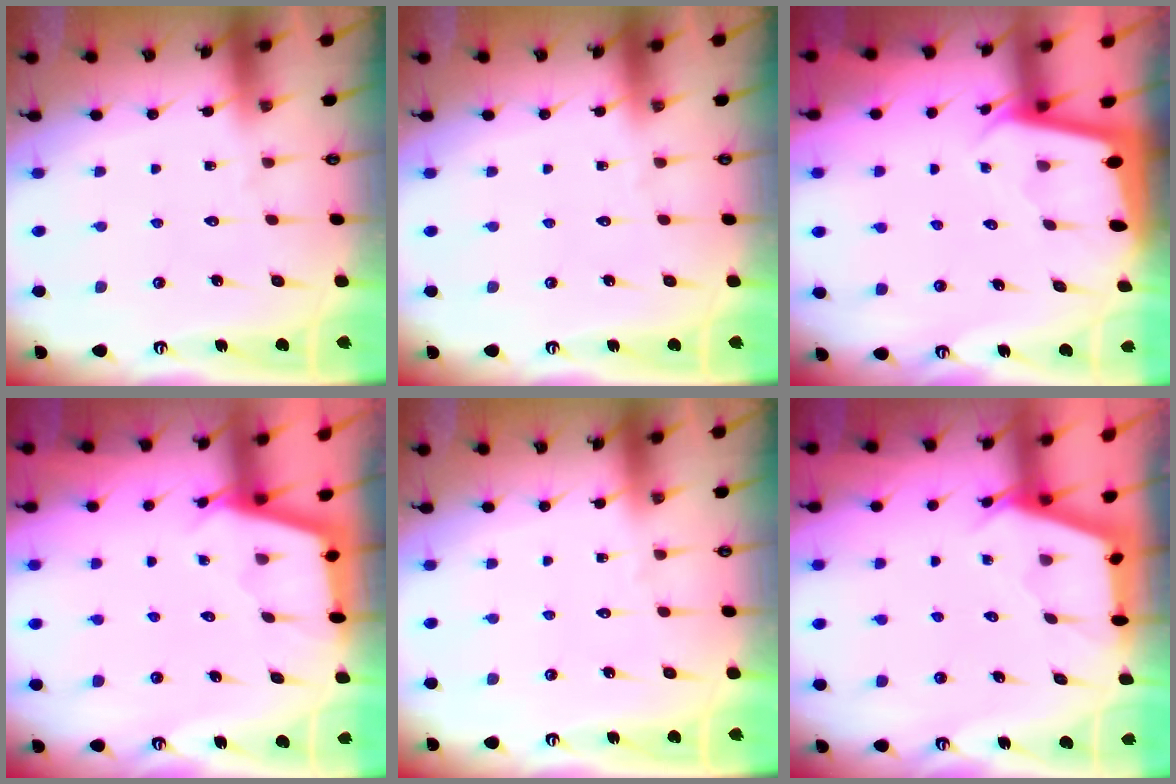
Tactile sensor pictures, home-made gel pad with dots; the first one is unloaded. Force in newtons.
{"total": 0.0}
{"total": 2.0, "press": 2.0, "slide": 0.0}
{"total": 2.4, "press": 2.4, "slide": 0.2}
{"total": 0.0}
{"total": 2.7, "press": 2.6, "slide": 0.3}